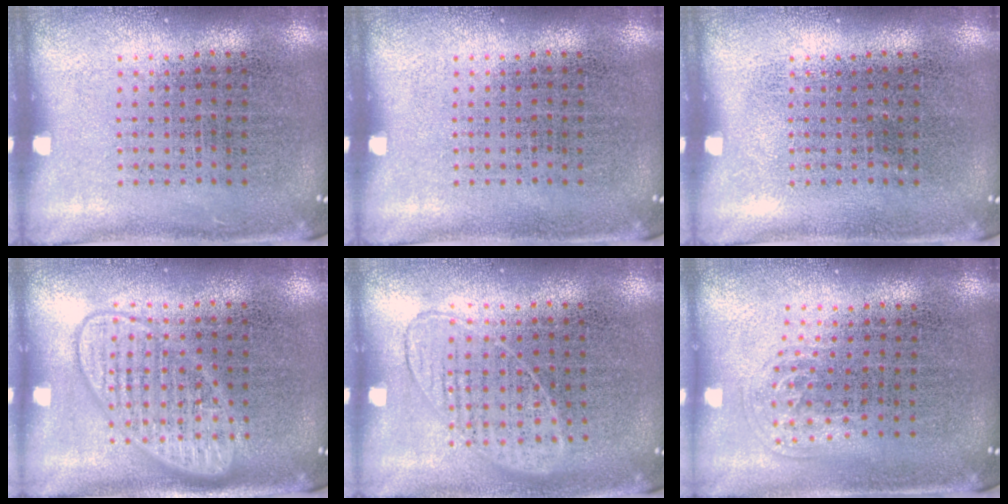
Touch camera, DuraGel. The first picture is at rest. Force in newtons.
{"total": 0.0}
{"total": 0.0}
{"total": 2.4, "press": 2.4, "slide": 0.3}
{"total": 0.9, "press": 0.9, "slide": 0.4}
{"total": 0.9, "press": 0.6, "slide": 0.7}